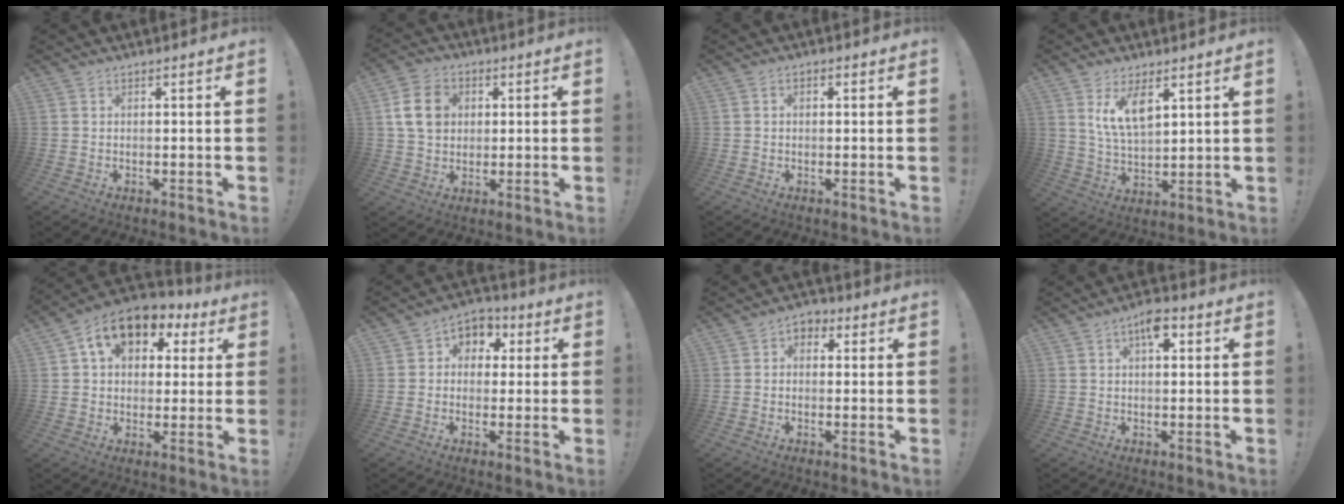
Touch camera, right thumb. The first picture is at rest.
{"total": 10.9, "force": [2.6, 8.9, 5.8], "torque": [-0.089, 0.007, 0.054]}
{"total": 1.2, "force": [-0.2, 0.9, 0.8], "torque": [-0.006, 0.003, -0.005]}
{"total": 10.7, "force": [5.8, 5.9, 6.7], "torque": [-0.115, -0.025, 0.112]}
{"total": 13.0, "force": [6.6, 8.6, 7.1], "torque": [-0.106, -0.025, 0.122]}
{"total": 6.3, "force": [0.2, 5.8, 2.4], "torque": [-0.020, 0.003, 0.005]}
{"total": 3.5, "force": [-0.2, 2.9, 1.9], "torque": [-0.021, 0.006, -0.006]}
{"total": 5.9, "force": [2.1, 2.9, 4.7], "torque": [-0.061, -0.002, 0.032]}